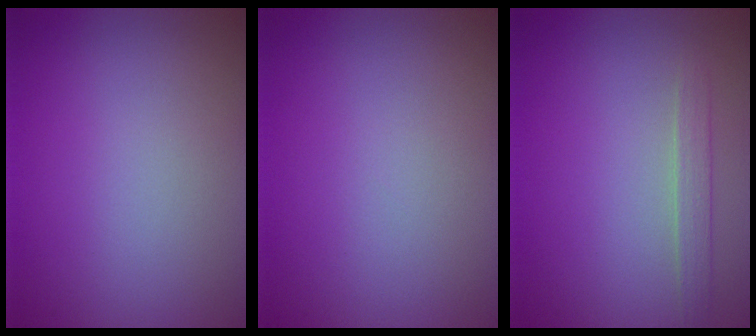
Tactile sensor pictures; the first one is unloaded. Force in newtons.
{"total": 0.0}
{"total": 1.3, "press": 1.3, "slide": 0.1}